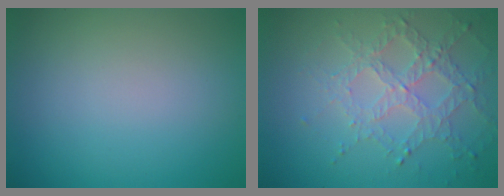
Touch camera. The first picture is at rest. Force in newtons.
{"total": 4.5, "press": 3.3, "slide": 3.1}